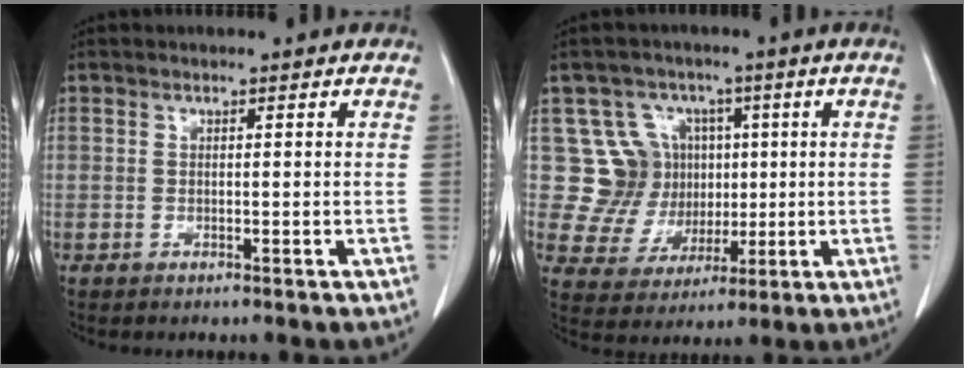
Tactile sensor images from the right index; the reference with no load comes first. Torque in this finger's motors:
{"motor_torque": [-0.08, 0.15, -0.02, -0.03]}